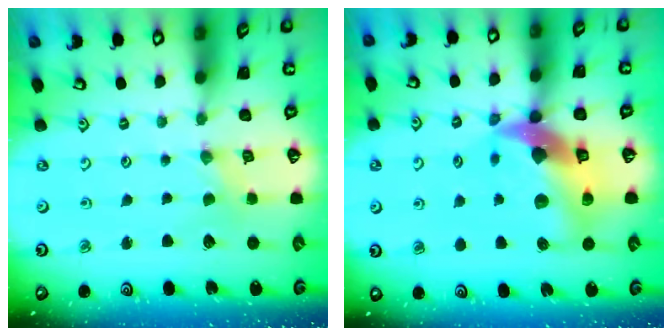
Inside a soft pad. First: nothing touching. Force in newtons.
{"total": 16.6, "press": 16.4, "slide": 2.5}